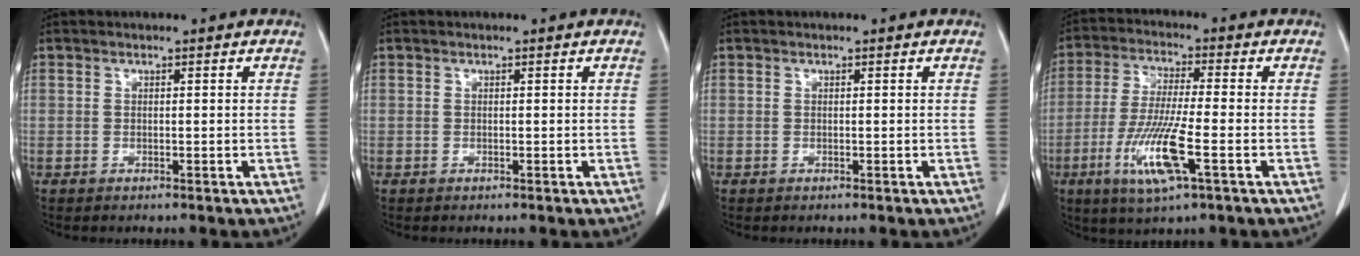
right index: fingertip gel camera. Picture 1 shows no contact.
{"total": 0.0}
{"total": 0.0}
{"total": 11.1, "force": [-4.0, 0.8, 10.3], "torque": [-0.208, -0.021, -0.076]}